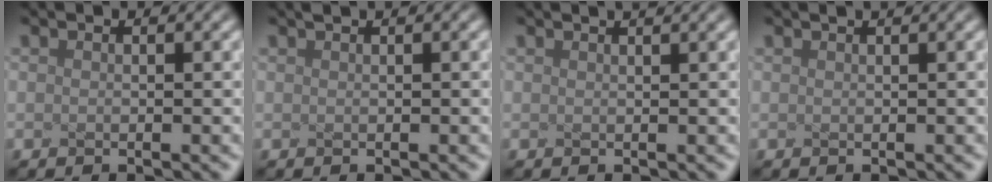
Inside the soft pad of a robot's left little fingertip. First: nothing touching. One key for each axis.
{"total": 1.1, "fx": 0.7, "fy": 0.3, "fz": 0.8, "tx": -0.010, "ty": 0.001, "tz": 0.003}
{"total": 2.0, "fx": 1.4, "fy": 0.8, "fz": 1.2, "tx": 0.004, "ty": 0.012, "tz": -0.009}
{"total": 1.7, "fx": 1.1, "fy": 0.7, "fz": 1.1, "tx": 0.000, "ty": 0.007, "tz": -0.008}